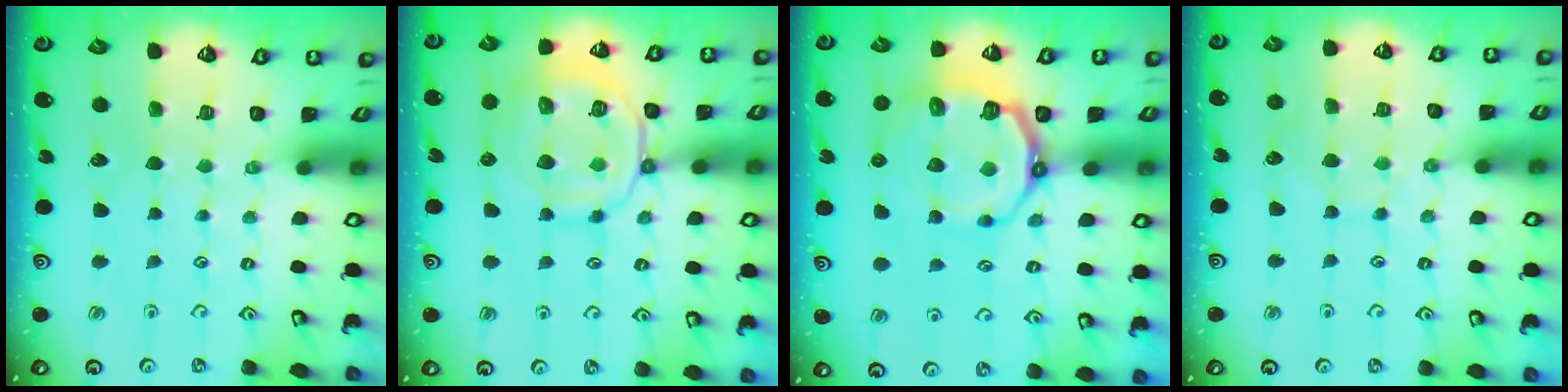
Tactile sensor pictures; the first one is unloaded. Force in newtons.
{"total": 12.8, "press": 12.7, "slide": 1.6}
{"total": 11.2, "press": 10.3, "slide": 4.2}
{"total": 7.0, "press": 7.0, "slide": 0.6}